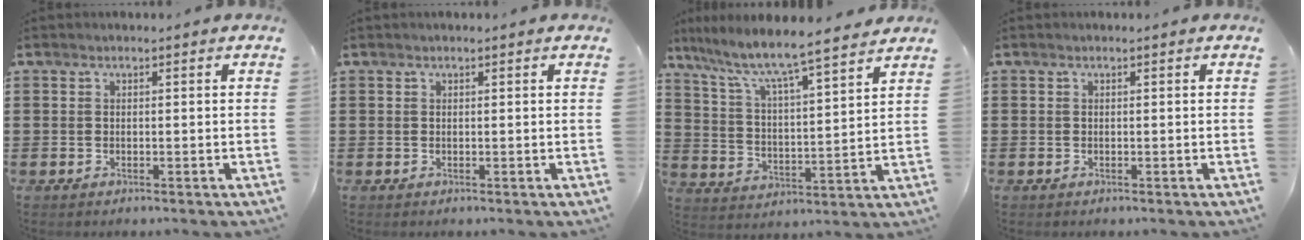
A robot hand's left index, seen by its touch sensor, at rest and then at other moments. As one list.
[{"total": 0.0}, {"total": 6.5, "force": [5.8, -0.2, 3.0], "torque": [-0.084, -0.045, 0.091]}, {"total": 0.0}]